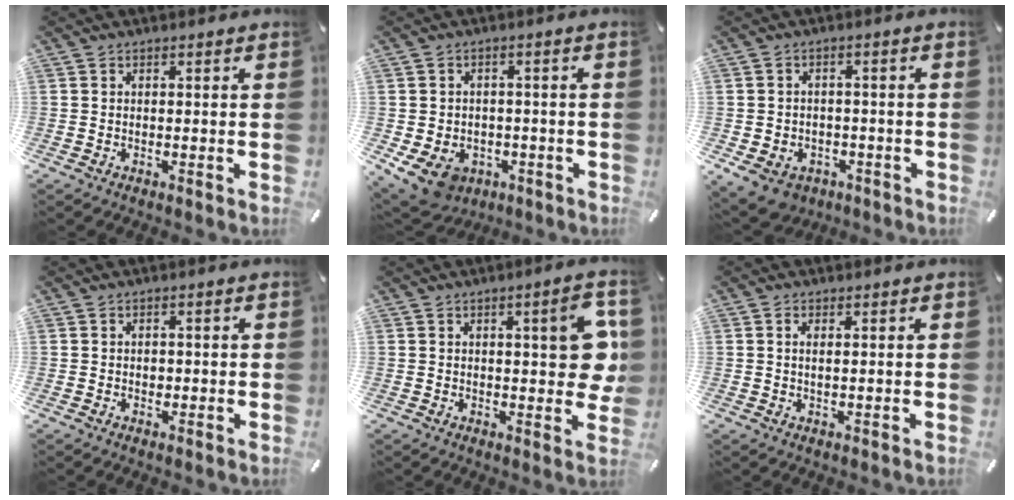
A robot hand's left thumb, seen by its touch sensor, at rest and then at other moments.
{"total": 8.4, "force": [-4.4, 6.1, 3.8], "torque": [-0.087, 0.028, -0.078]}
{"total": 6.5, "force": [-3.4, 4.9, 2.5], "torque": [-0.059, 0.024, -0.062]}
{"total": 1.3, "force": [-0.2, 1.1, 0.7], "torque": [-0.015, 0.004, -0.004]}
{"total": 11.0, "force": [2.2, 4.0, 10.0], "torque": [-0.120, -0.006, 0.032]}
{"total": 1.7, "force": [0.4, 0.5, 1.5], "torque": [-0.032, 0.000, 0.006]}